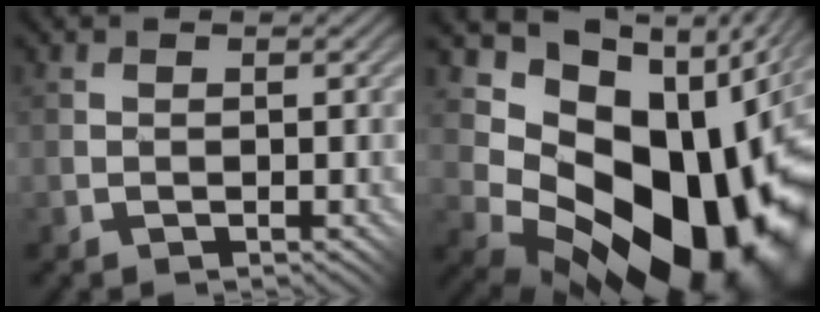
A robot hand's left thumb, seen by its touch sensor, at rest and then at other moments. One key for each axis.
{"total": 17.5, "fx": 2.4, "fy": 11.6, "fz": 12.9, "tx": -0.208, "ty": -0.035, "tz": 0.077}